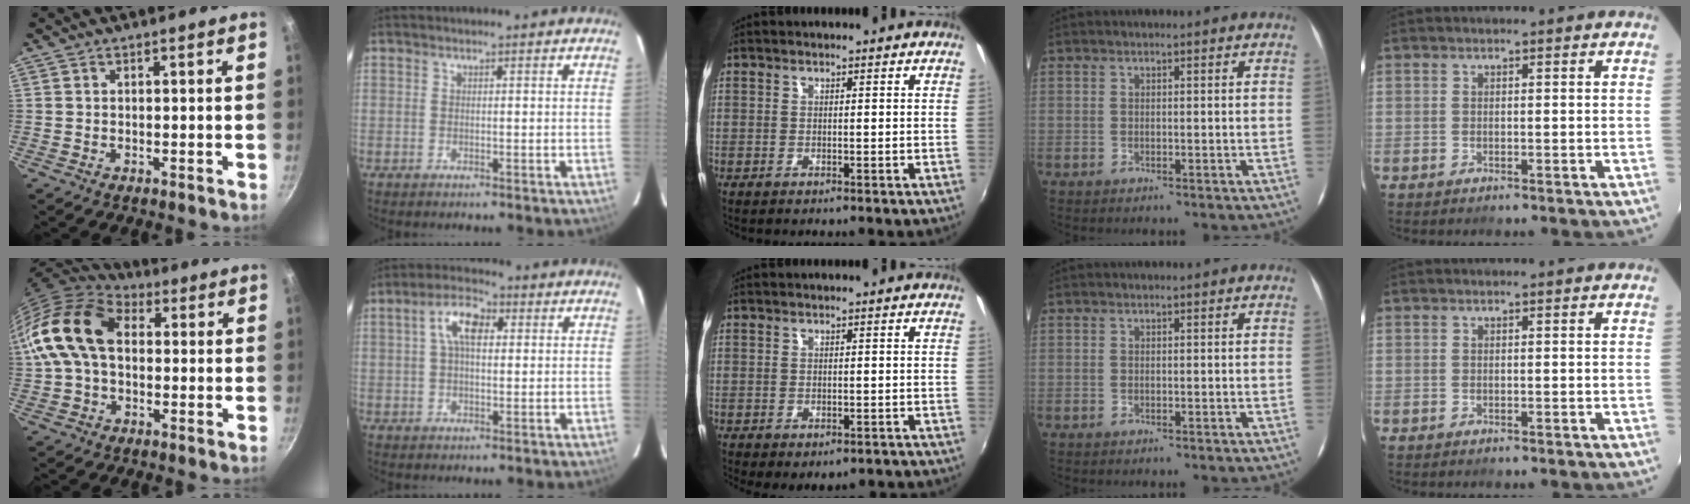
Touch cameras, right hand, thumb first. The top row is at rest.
{"thumb": {"total": 17.1, "force": [1.7, 11.6, 12.5], "torque": [-0.224, 0.035, 0.014]}, "index": {"total": 6.6, "force": [1.7, 3.4, 5.4], "torque": [-0.099, 0.020, 0.028]}, "middle": {"total": 4.6, "force": [-2.9, 2.3, 2.7], "torque": [-0.051, -0.025, -0.034]}}